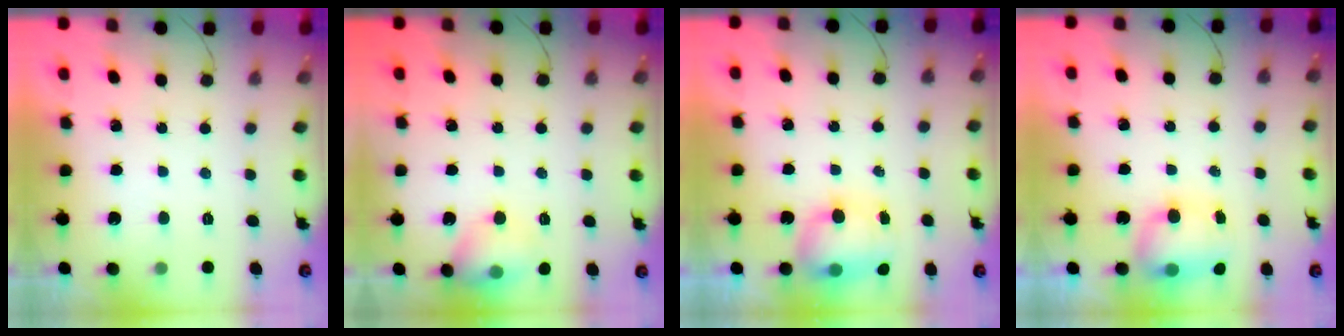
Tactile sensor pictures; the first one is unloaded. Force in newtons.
{"total": 9.8, "press": 9.6, "slide": 1.5}
{"total": 11.5, "press": 8.8, "slide": 7.4}
{"total": 7.1, "press": 7.0, "slide": 1.2}